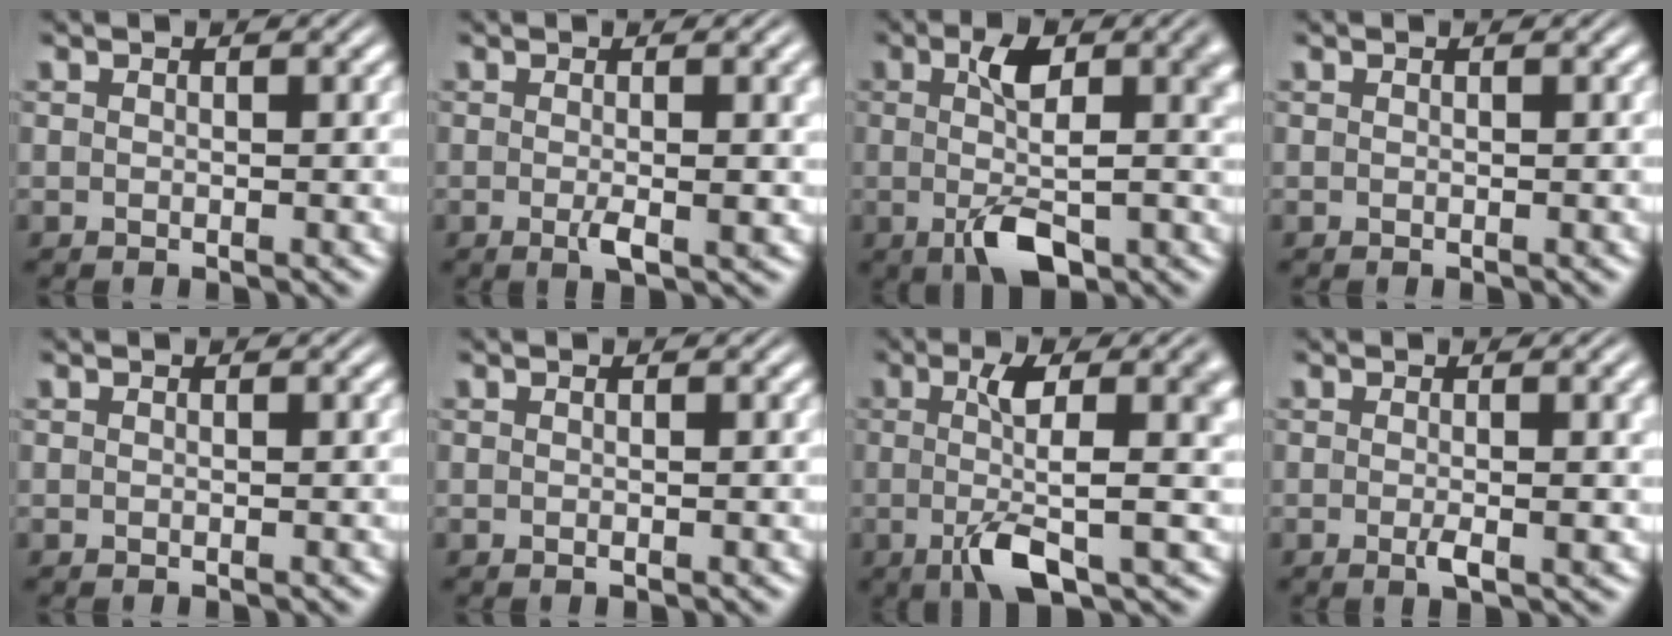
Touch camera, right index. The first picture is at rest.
{"total": 2.1, "force": [-0.4, 0.3, 2.1], "torque": [-0.034, -0.005, -0.007]}
{"total": 6.3, "force": [-1.1, 2.2, 5.8], "torque": [-0.089, -0.016, -0.010]}
{"total": 0.0}
{"total": 0.0}
{"total": 0.0}
{"total": 6.1, "force": [-0.8, 1.2, 5.9], "torque": [-0.096, -0.012, -0.006]}
{"total": 1.7, "force": [-0.3, 0.2, 1.7], "torque": [-0.026, -0.002, -0.006]}